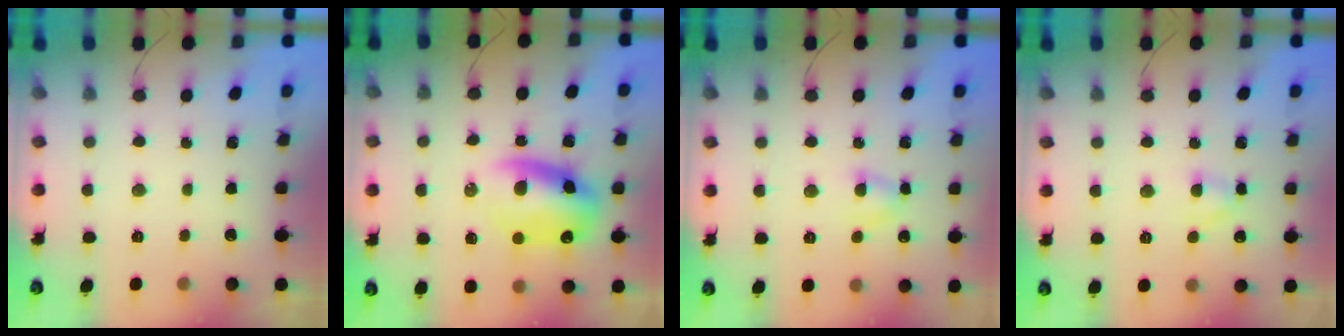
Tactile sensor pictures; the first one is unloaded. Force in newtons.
{"total": 11.5, "press": 11.1, "slide": 2.9}
{"total": 4.2, "press": 4.1, "slide": 1.1}
{"total": 2.7, "press": 2.5, "slide": 1.0}